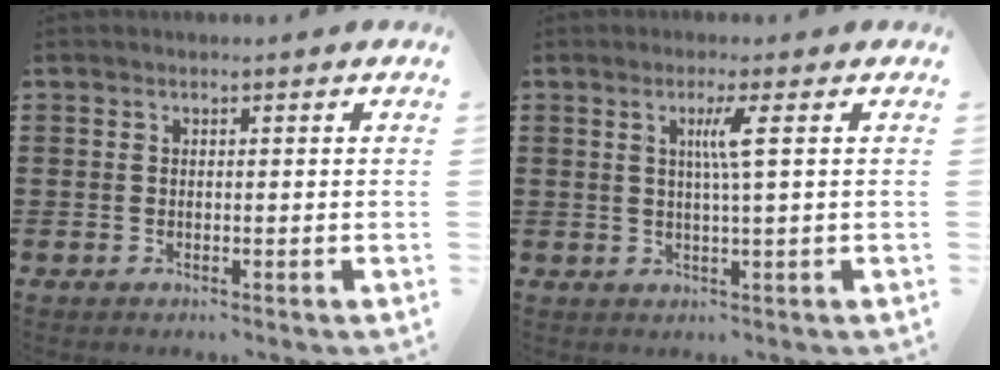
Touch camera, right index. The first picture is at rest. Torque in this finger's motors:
{"motor_torque": [0.49, -0.11, 0.20, 0.04]}